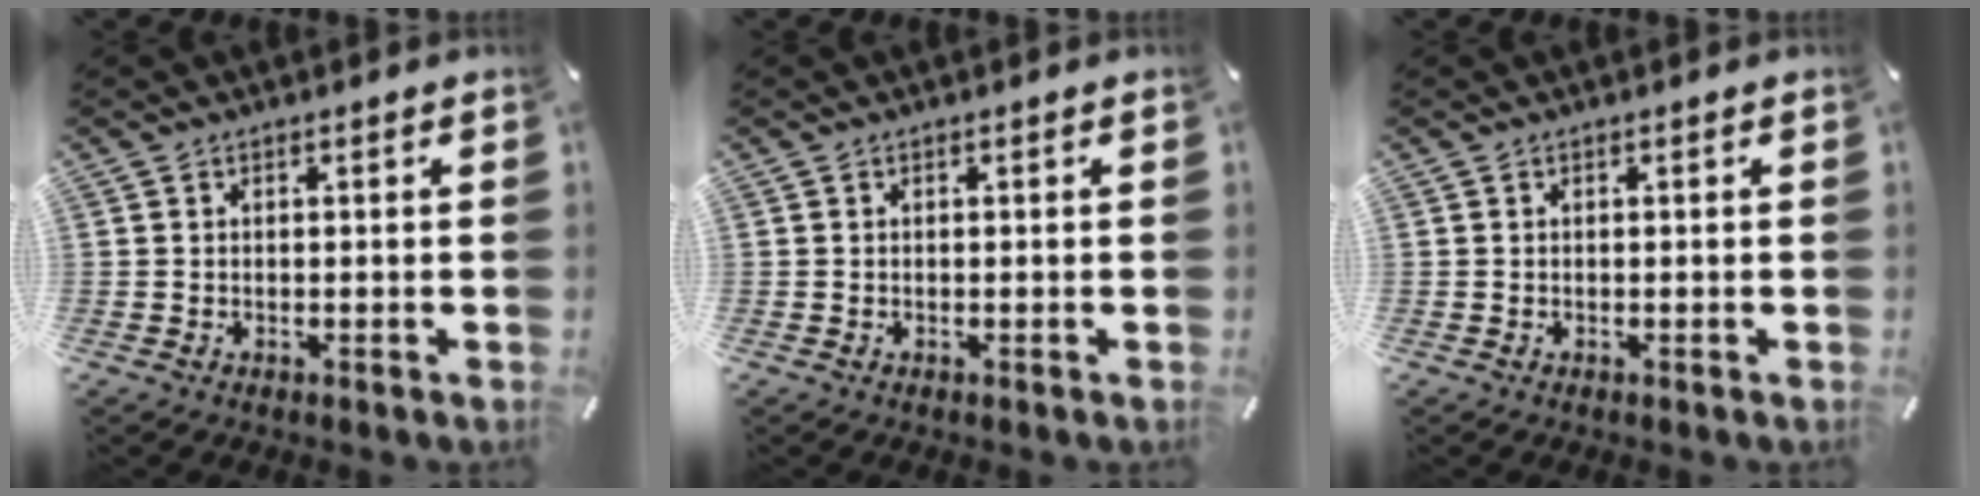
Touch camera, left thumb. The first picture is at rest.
{"total": 0.0}
{"total": 0.0}